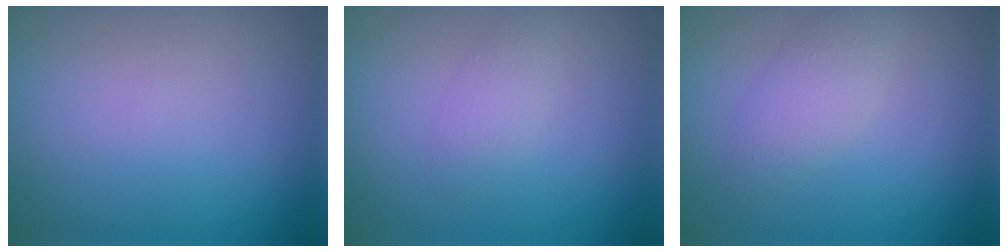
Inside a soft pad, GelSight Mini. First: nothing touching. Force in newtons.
{"total": 1.5, "press": 1.5, "slide": 0.1}
{"total": 2.5, "press": 2.5, "slide": 0.0}